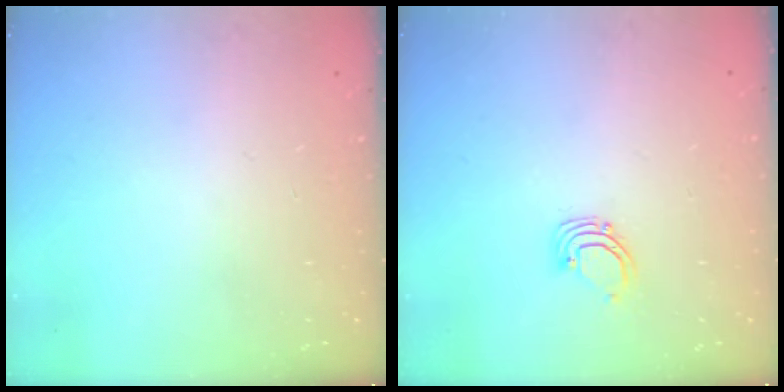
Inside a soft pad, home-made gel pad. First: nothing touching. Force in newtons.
{"total": 2.7, "press": 2.7, "slide": 0.2}